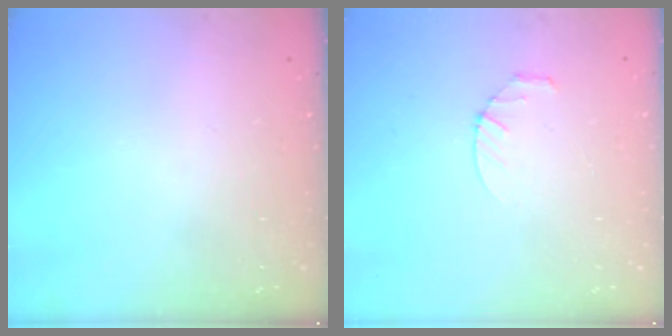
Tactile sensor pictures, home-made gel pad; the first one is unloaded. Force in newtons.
{"total": 2.8, "press": 2.8, "slide": 0.4}